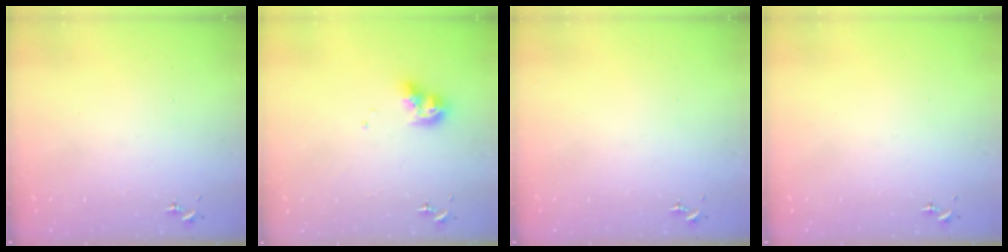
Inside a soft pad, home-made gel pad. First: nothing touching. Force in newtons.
{"total": 9.6, "press": 9.5, "slide": 1.2}
{"total": 0.0}
{"total": 0.0}